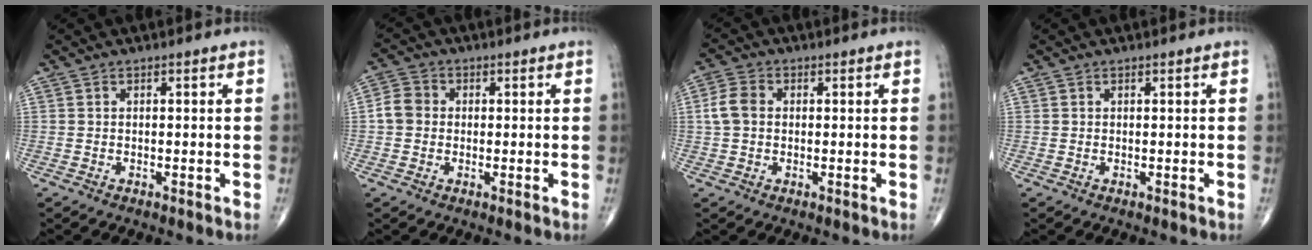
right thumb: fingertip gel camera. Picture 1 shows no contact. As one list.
[{"total": 4.3, "force": [-0.1, 3.8, 2.0], "torque": [-0.029, 0.011, -0.009]}, {"total": 4.8, "force": [0.4, 3.6, 3.1], "torque": [-0.066, 0.013, 0.003]}, {"total": 0.0}]